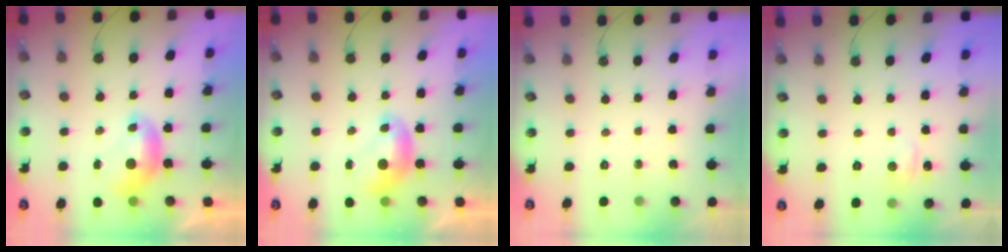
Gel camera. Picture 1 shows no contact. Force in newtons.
{"total": 0.0}
{"total": 0.0}
{"total": 0.9, "press": 0.3, "slide": 0.8}